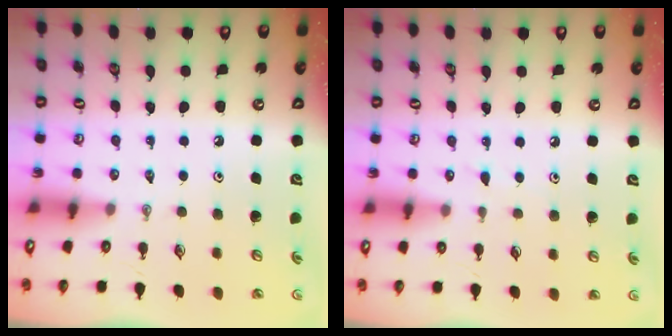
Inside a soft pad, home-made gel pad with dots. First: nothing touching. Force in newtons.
{"total": 3.9, "press": 3.9, "slide": 0.4}